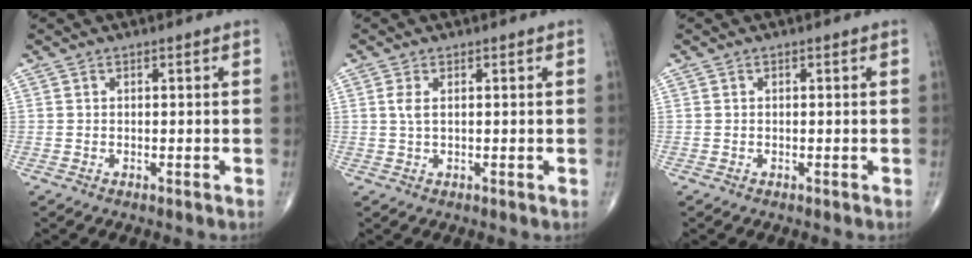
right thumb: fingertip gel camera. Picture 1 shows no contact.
{"total": 2.0, "force": [0.4, 0.6, 1.8], "torque": [-0.043, 0.001, 0.012]}
{"total": 0.0}